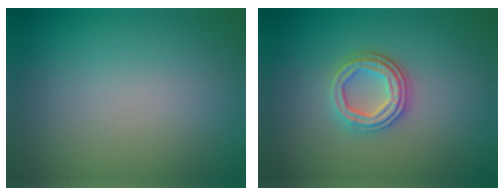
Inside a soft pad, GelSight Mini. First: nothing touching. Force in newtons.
{"total": 3.5, "press": 3.0, "slide": 1.8}